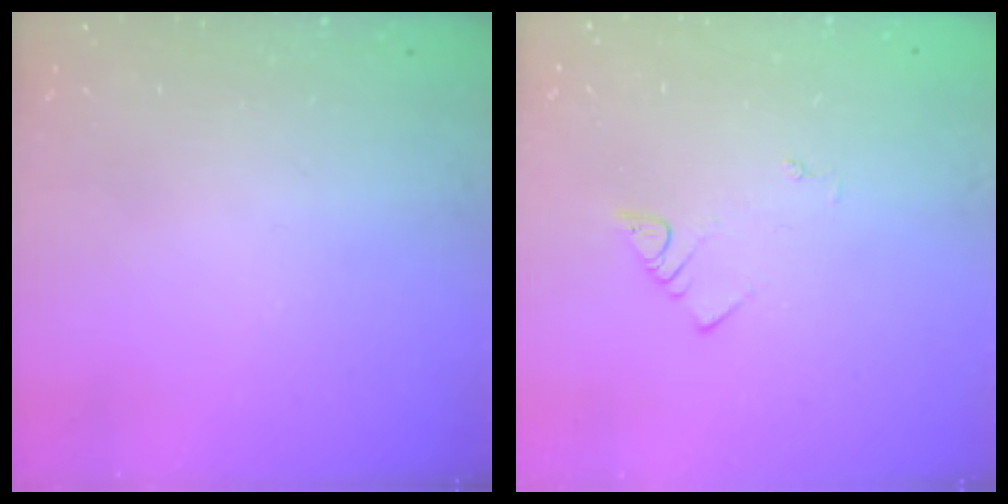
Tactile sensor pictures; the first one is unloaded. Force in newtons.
{"total": 2.1, "press": 2.1, "slide": 0.4}